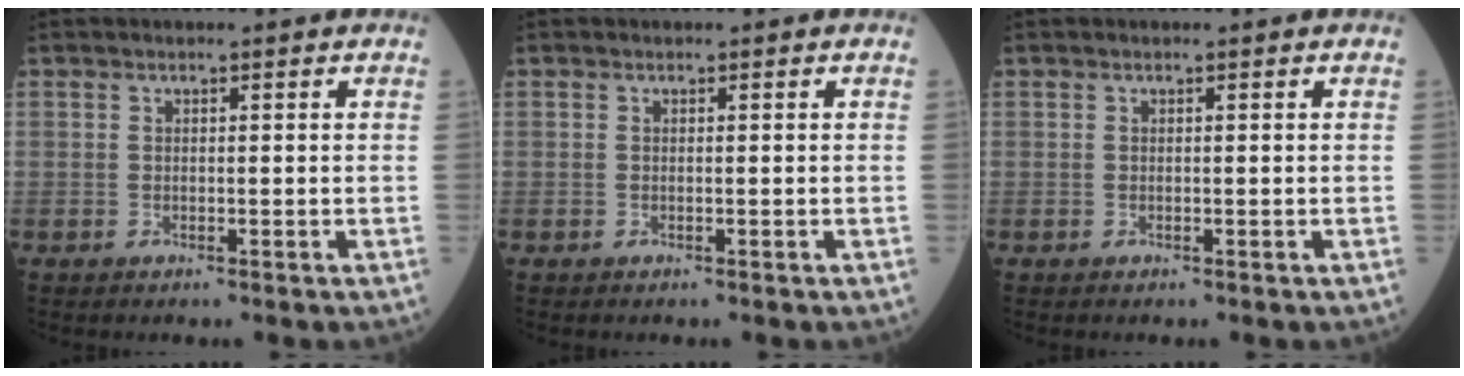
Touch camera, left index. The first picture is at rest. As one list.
[{"total": 0.0}, {"total": 0.0}]